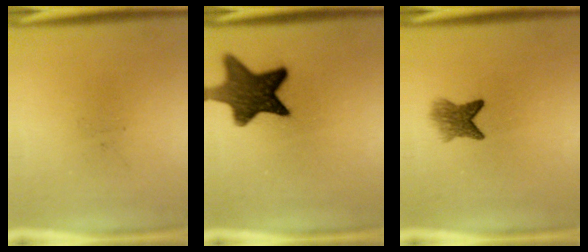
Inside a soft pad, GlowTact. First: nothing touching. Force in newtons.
{"total": 12.4}
{"total": 3.9}